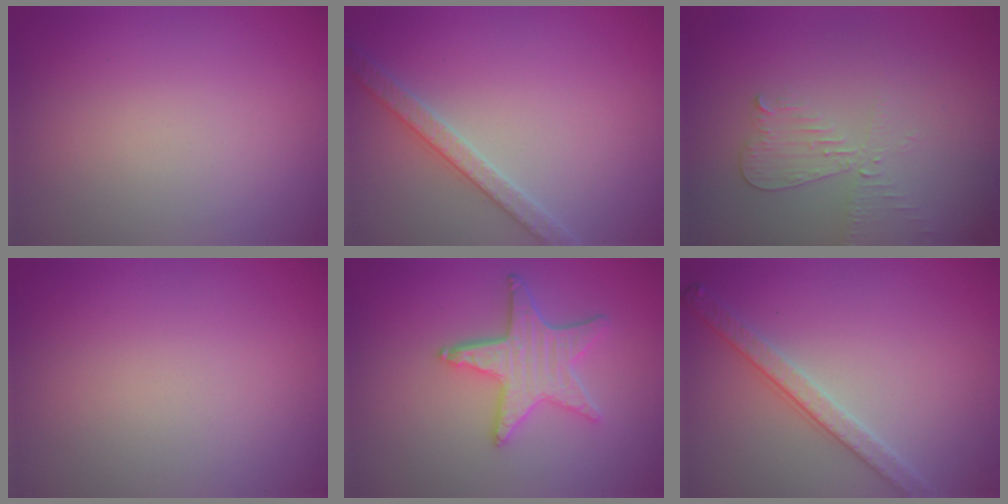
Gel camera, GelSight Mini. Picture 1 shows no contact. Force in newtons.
{"total": 2.8, "press": 2.8, "slide": 0.4}
{"total": 2.4, "press": 2.4, "slide": 0.5}
{"total": 0.0}
{"total": 4.5, "press": 3.8, "slide": 2.4}
{"total": 2.8, "press": 2.7, "slide": 0.7}